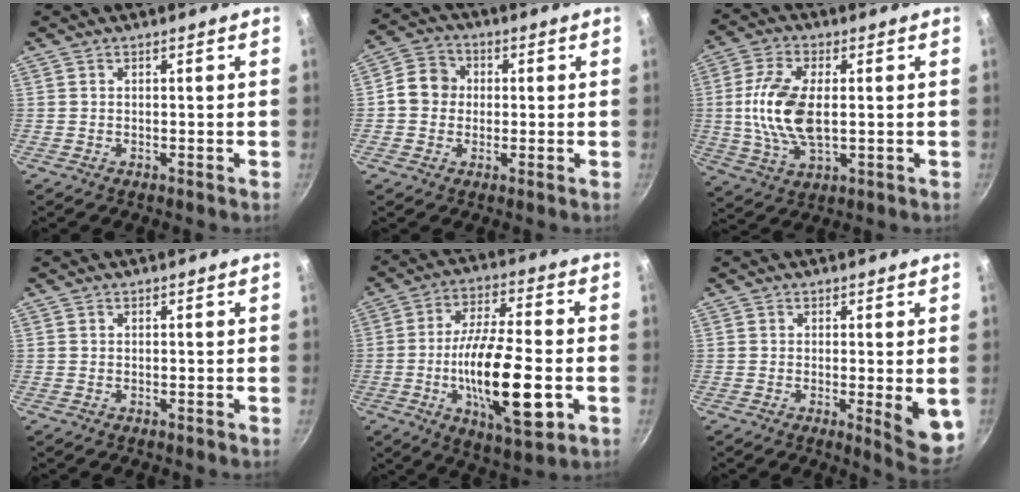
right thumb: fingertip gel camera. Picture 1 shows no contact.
{"total": 6.9, "force": [0.2, 6.2, 3.1], "torque": [-0.026, 0.014, -0.015]}
{"total": 12.7, "force": [0.4, 6.5, 10.9], "torque": [-0.215, 0.003, 0.007]}
{"total": 0.0}
{"total": 19.9, "force": [-4.5, 6.7, 18.2], "torque": [-0.313, 0.015, -0.078]}
{"total": 6.9, "force": [-0.5, 1.6, 6.7], "torque": [-0.074, -0.014, -0.004]}